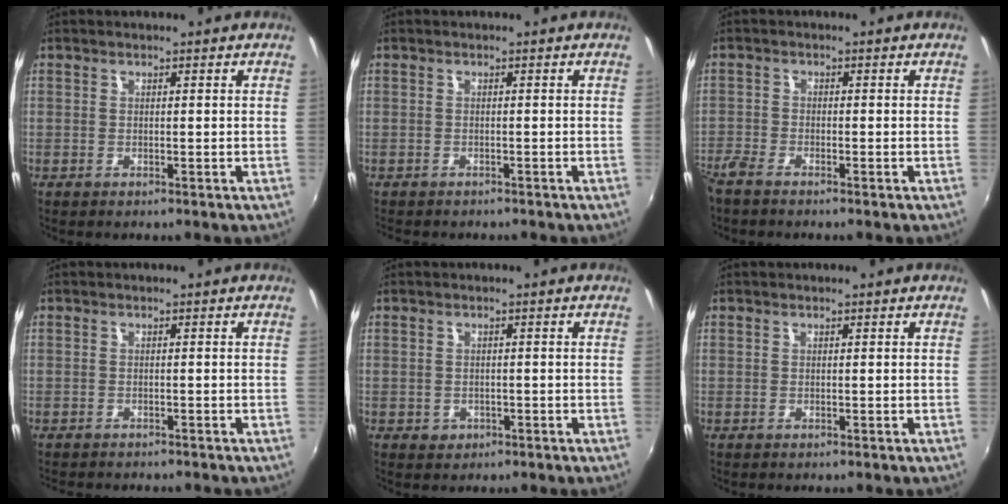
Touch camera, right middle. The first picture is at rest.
{"total": 2.0, "force": [-1.8, 0.8, 0.4], "torque": [-0.015, -0.009, -0.026]}
{"total": 3.6, "force": [-3.2, 0.8, 1.5], "torque": [-0.046, -0.013, -0.065]}
{"total": 2.8, "force": [-2.6, 0.6, 0.7], "torque": [-0.022, -0.015, -0.040]}
{"total": 2.0, "force": [-0.7, 1.8, 0.6], "torque": [-0.014, -0.003, -0.007]}
{"total": 0.0}